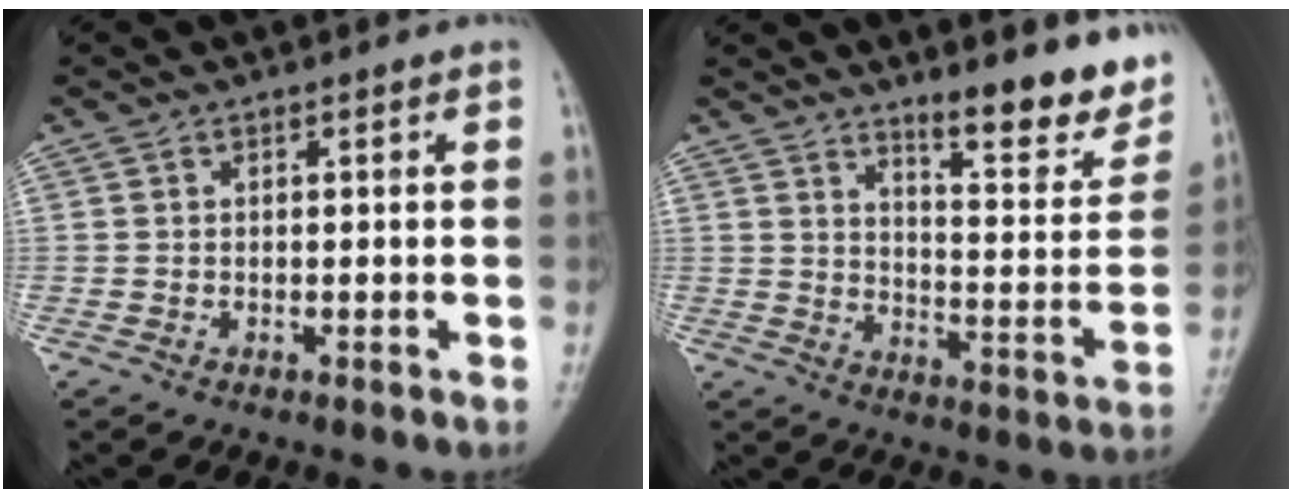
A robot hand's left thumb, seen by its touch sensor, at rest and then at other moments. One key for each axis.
{"total": 13.8, "fx": 9.6, "fy": 3.5, "fz": 9.3, "tx": -0.087, "ty": -0.073, "tz": 0.141}